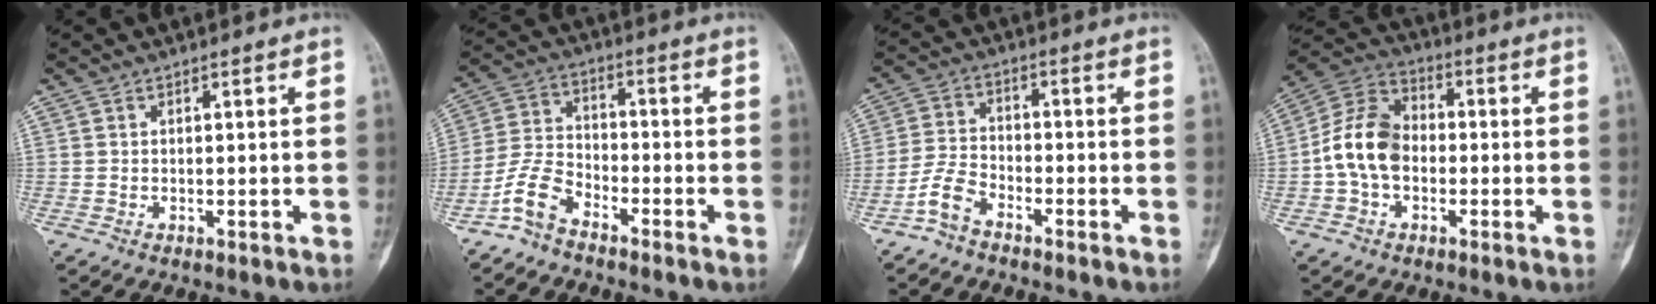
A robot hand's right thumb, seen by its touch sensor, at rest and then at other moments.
{"total": 7.3, "force": [-5.3, 3.4, 3.7], "torque": [-0.078, 0.041, -0.116]}
{"total": 5.4, "force": [-3.9, 2.5, 2.8], "torque": [-0.057, 0.026, -0.088]}
{"total": 11.4, "force": [-1.6, 8.2, 7.8], "torque": [-0.135, 0.036, -0.044]}